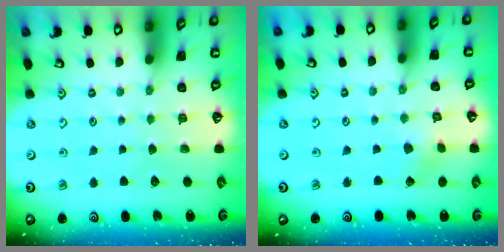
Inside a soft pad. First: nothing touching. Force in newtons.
{"total": 2.4, "press": 2.4, "slide": 0.3}